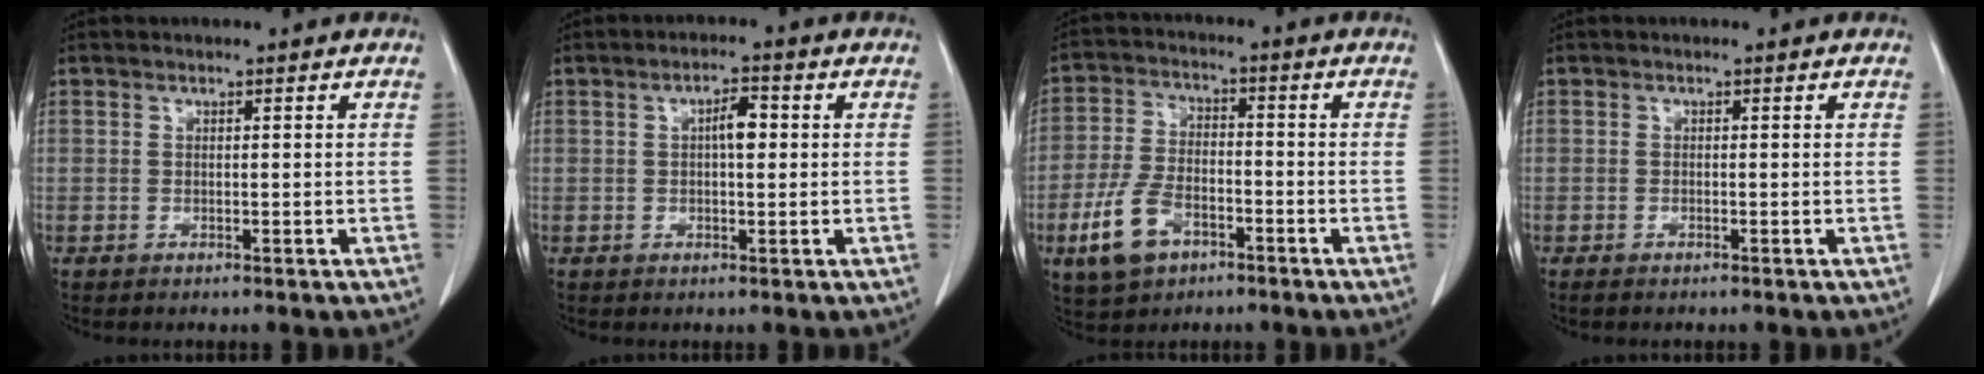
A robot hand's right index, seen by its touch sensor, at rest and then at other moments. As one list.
[{"total": 3.3, "force": [0.5, 1.1, 3.1], "torque": [-0.052, 0.007, 0.006]}, {"total": 9.3, "force": [-4.7, 5.2, 6.1], "torque": [-0.141, 0.003, -0.085]}, {"total": 0.8, "force": [-0.6, 0.2, 0.4], "torque": [-0.010, -0.002, -0.010]}]